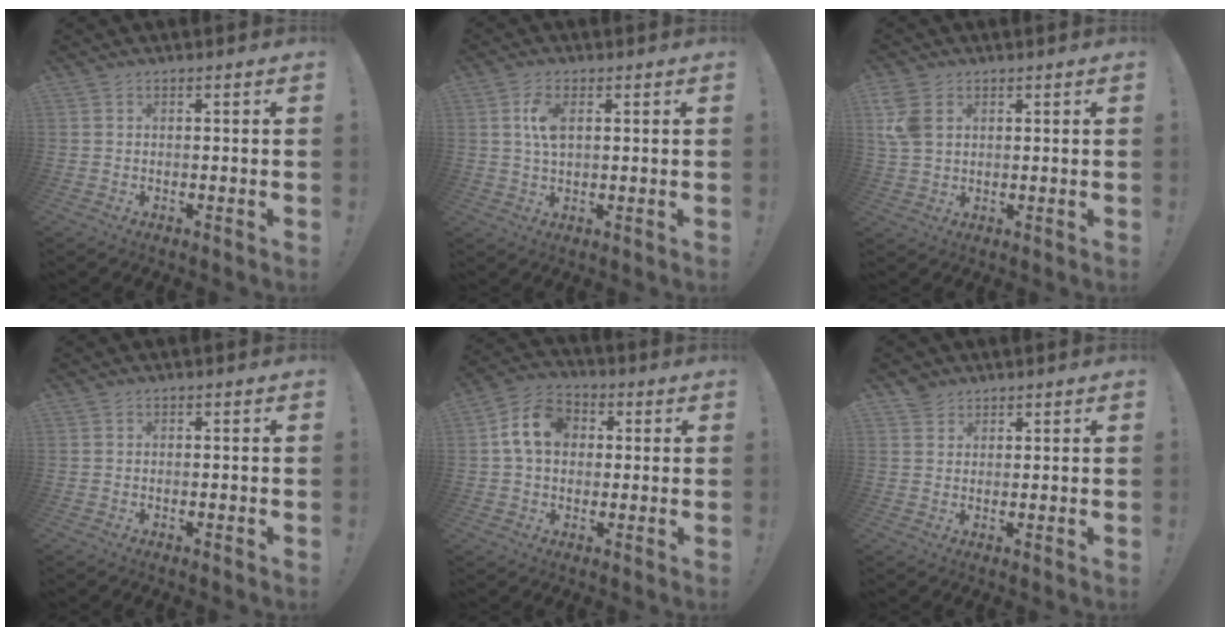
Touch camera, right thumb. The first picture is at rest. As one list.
[{"total": 6.4, "force": [1.6, 3.3, 5.2], "torque": [-0.096, -0.001, 0.025]}, {"total": 9.0, "force": [2.9, 6.4, 5.6], "torque": [-0.120, -0.003, 0.057]}, {"total": 0.0}, {"total": 12.0, "force": [2.7, 9.2, 7.2], "torque": [-0.119, 0.012, 0.054]}, {"total": 3.4, "force": [2.7, 2.0, 0.2], "torque": [0.005, -0.011, 0.049]}]